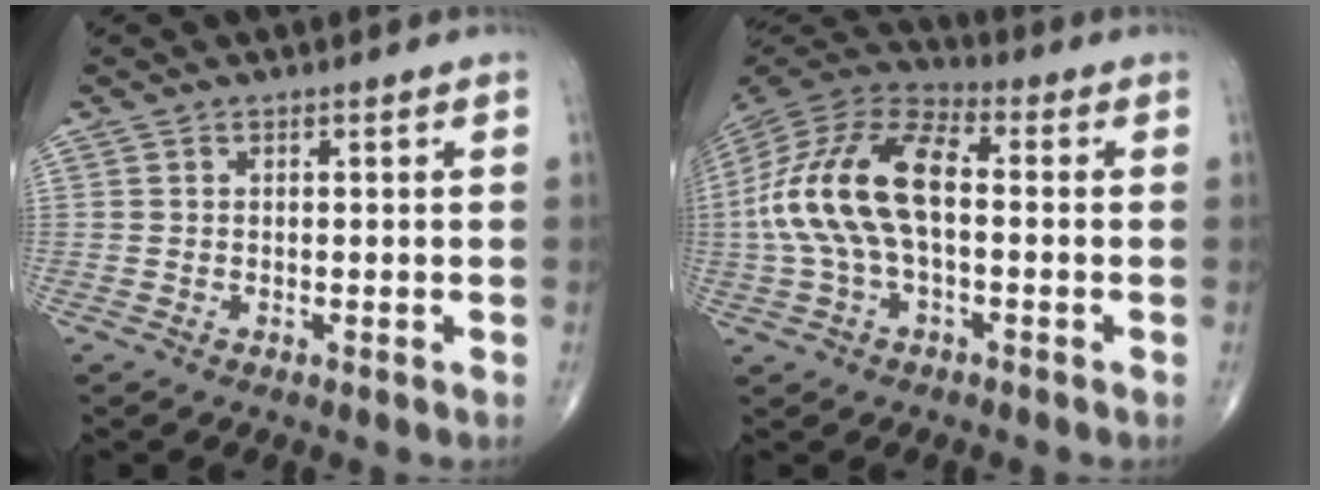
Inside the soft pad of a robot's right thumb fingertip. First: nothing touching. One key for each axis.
{"total": 17.4, "fx": -0.1, "fy": 8.9, "fz": 15.0, "tx": -0.312, "ty": 0.038, "tz": -0.008}